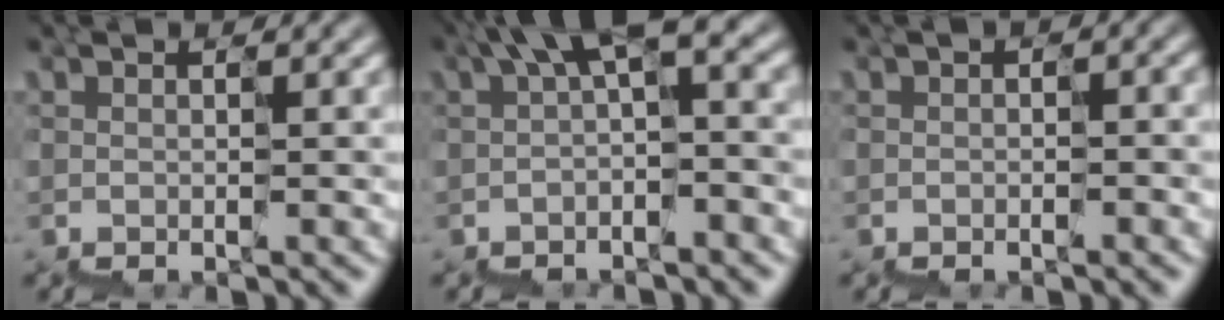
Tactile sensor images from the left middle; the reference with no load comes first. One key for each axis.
{"total": 4.8, "fx": 1.4, "fy": 1.6, "fz": 4.3, "tx": -0.070, "ty": 0.016, "tz": 0.015}
{"total": 1.0, "fx": -0.4, "fy": 0.5, "fz": 0.7, "tx": -0.007, "ty": 0.006, "tz": -0.009}